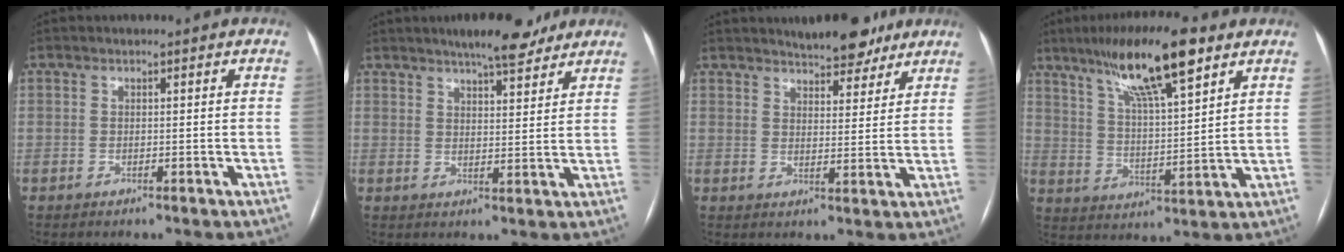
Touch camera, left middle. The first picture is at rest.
{"total": 8.2, "force": [6.6, 2.0, 4.5], "torque": [-0.062, 0.008, 0.095]}
{"total": 7.6, "force": [6.5, 2.3, 3.1], "torque": [-0.041, 0.006, 0.090]}
{"total": 14.5, "force": [9.2, 1.9, 11.1], "torque": [-0.196, 0.015, 0.158]}